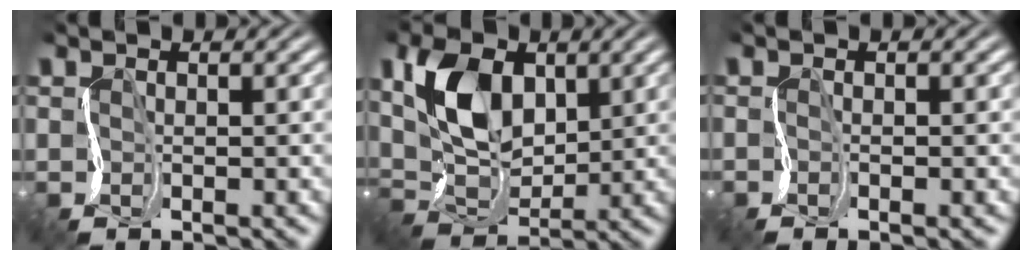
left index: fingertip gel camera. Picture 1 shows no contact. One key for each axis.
{"total": 6.7, "fx": 2.4, "fy": 4.1, "fz": 4.6, "tx": -0.099, "ty": 0.005, "tz": 0.040}
{"total": 1.8, "fx": -0.5, "fy": 0.6, "fz": 1.6, "tx": -0.018, "ty": -0.004, "tz": -0.010}